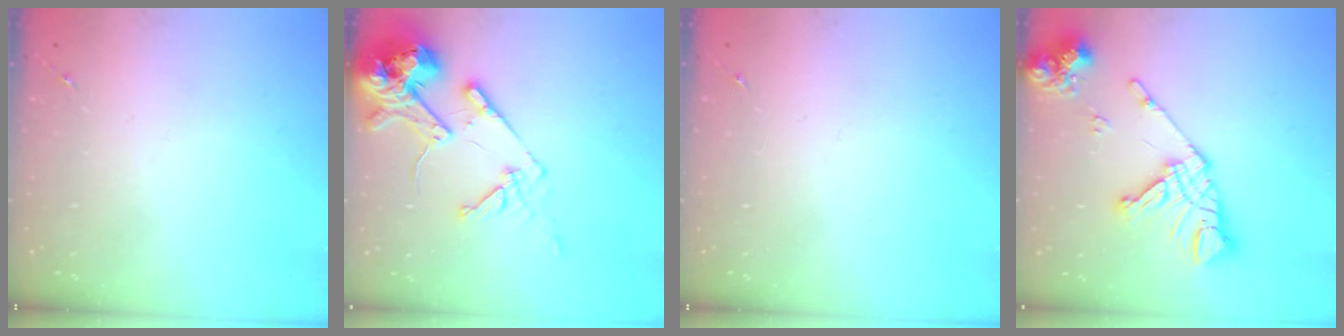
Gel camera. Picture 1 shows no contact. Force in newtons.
{"total": 16.6, "press": 16.5, "slide": 2.3}
{"total": 0.0}
{"total": 16.6, "press": 16.5, "slide": 2.0}